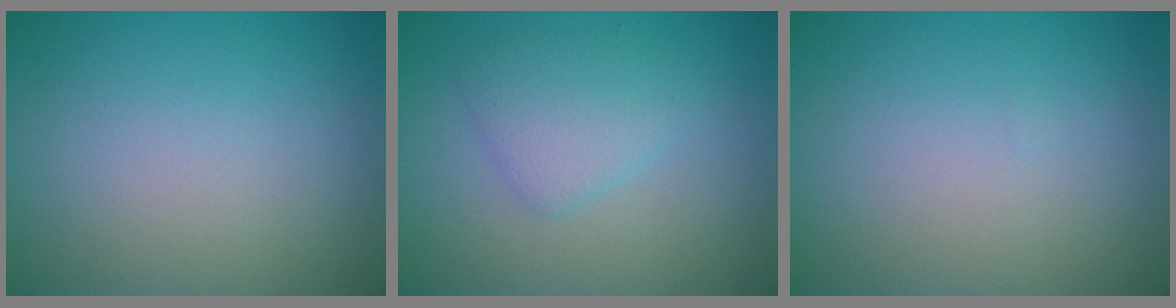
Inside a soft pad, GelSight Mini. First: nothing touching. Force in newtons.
{"total": 2.8, "press": 2.8, "slide": 0.2}
{"total": 0.0}